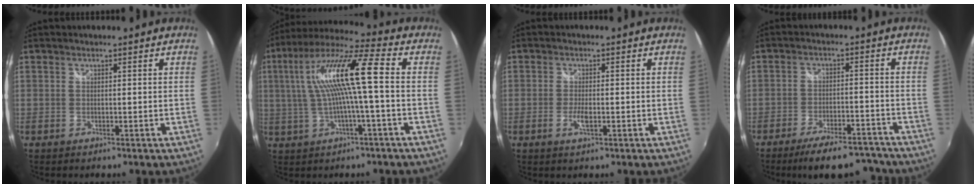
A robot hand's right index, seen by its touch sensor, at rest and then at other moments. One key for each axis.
{"total": 14.0, "fx": 0.9, "fy": 0.7, "fz": 13.9, "tx": -0.265, "ty": 0.018, "tz": 0.017}
{"total": 2.6, "fx": -0.9, "fy": 0.5, "fz": 2.3, "tx": -0.051, "ty": -0.005, "tz": -0.017}
{"total": 13.1, "fx": -11.2, "fy": 4.0, "fz": 5.6, "tx": -0.113, "ty": 0.003, "tz": -0.159}